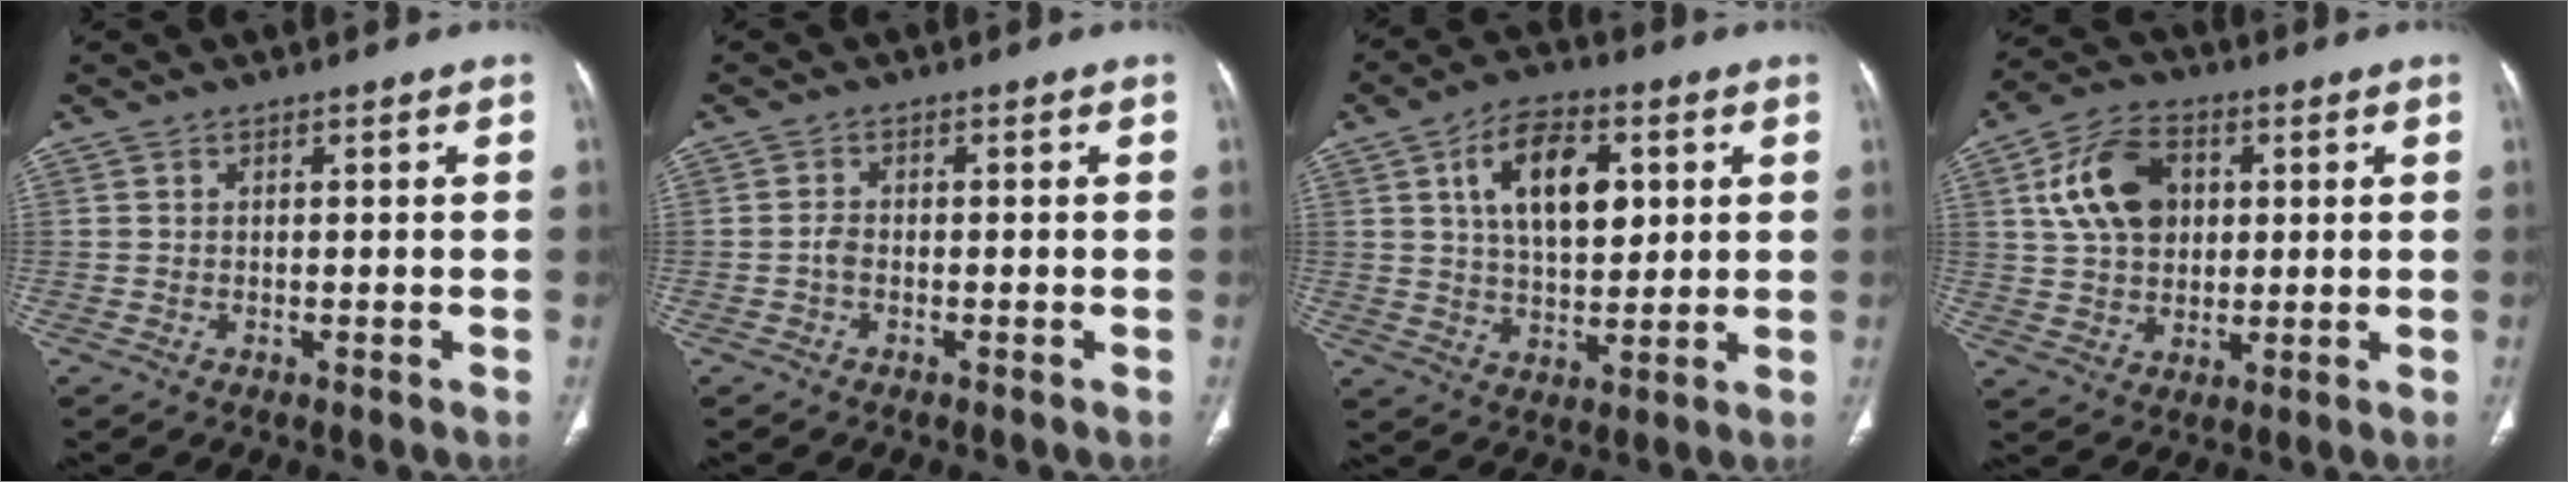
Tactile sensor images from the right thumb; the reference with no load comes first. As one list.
[{"total": 1.3, "force": [-0.5, 0.8, 0.9], "torque": [-0.019, 0.003, -0.013]}, {"total": 13.7, "force": [4.2, 7.7, 10.6], "torque": [-0.146, -0.011, 0.069]}, {"total": 12.5, "force": [3.2, 8.8, 8.3], "torque": [-0.128, 0.004, 0.056]}]